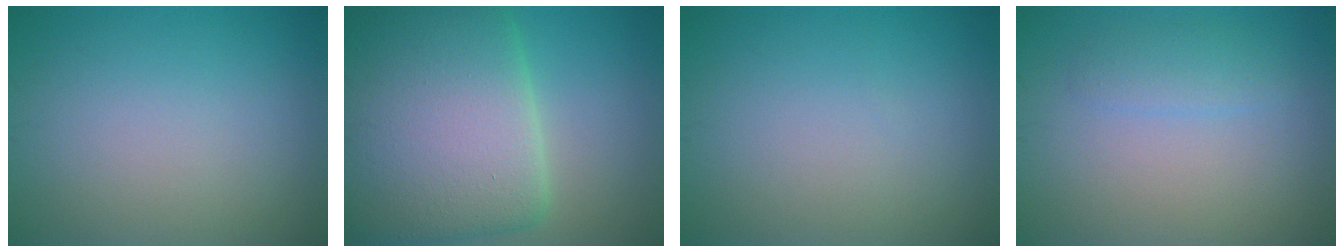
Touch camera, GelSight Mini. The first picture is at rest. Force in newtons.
{"total": 14.6, "press": 14.6, "slide": 0.3}
{"total": 0.0}
{"total": 1.6, "press": 1.6, "slide": 0.0}